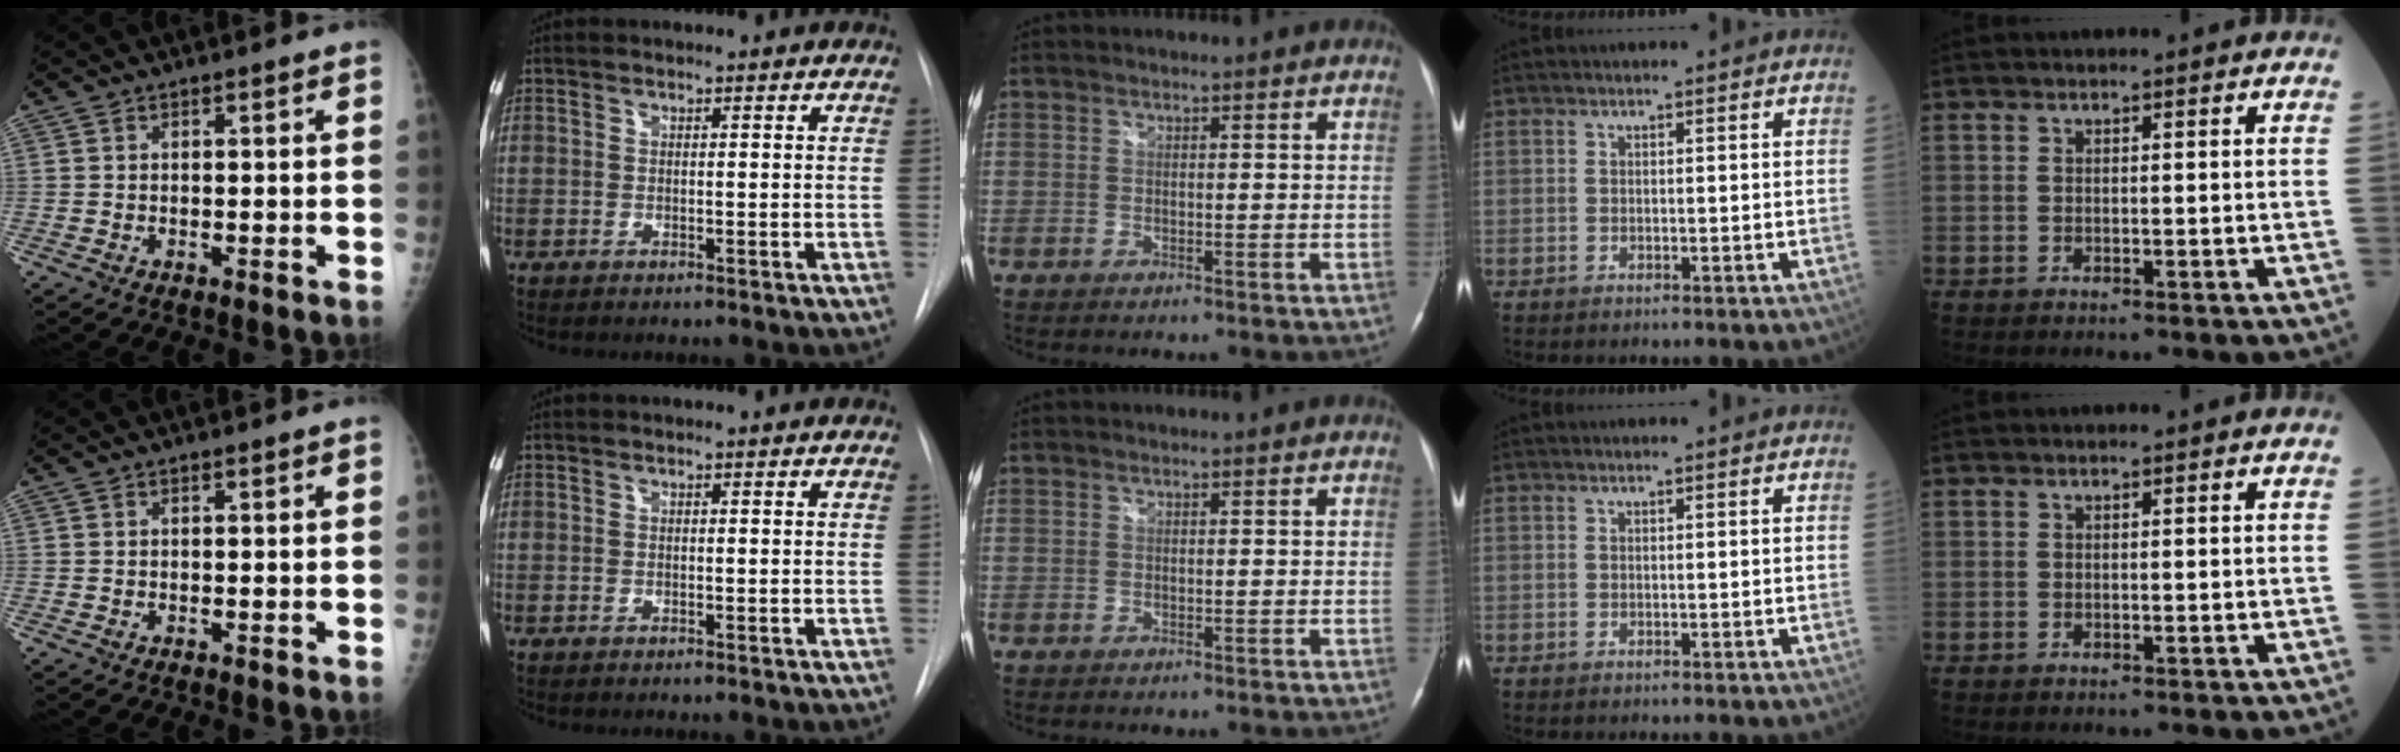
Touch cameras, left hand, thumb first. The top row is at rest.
{}